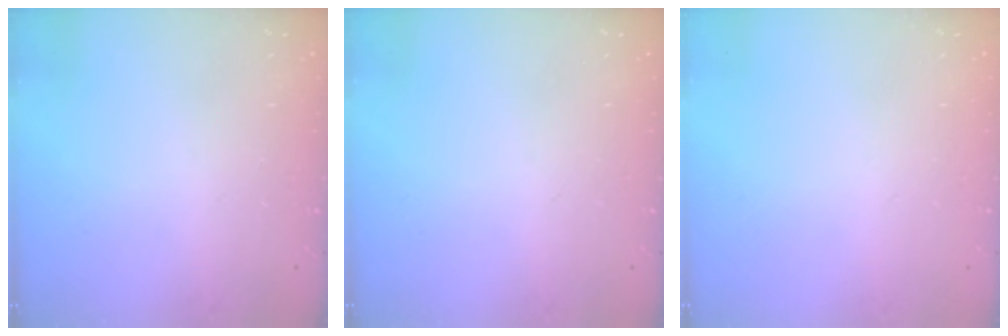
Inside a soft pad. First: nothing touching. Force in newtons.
{"total": 0.0}
{"total": 0.0}